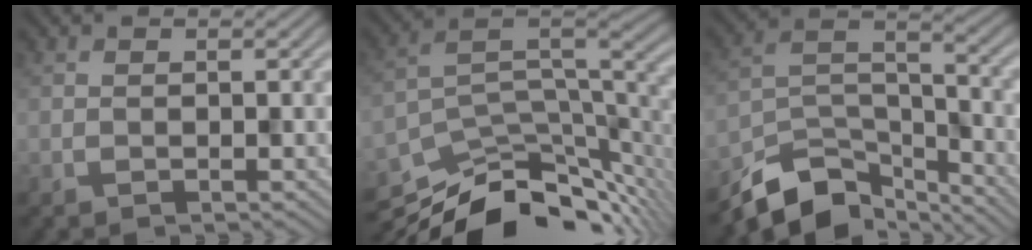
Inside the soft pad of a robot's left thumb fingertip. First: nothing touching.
{"total": 12.9, "force": [-9.6, 4.4, 7.3], "torque": [-0.135, -0.011, -0.155]}
{"total": 10.9, "force": [-8.8, 3.9, 5.1], "torque": [-0.095, -0.009, -0.171]}